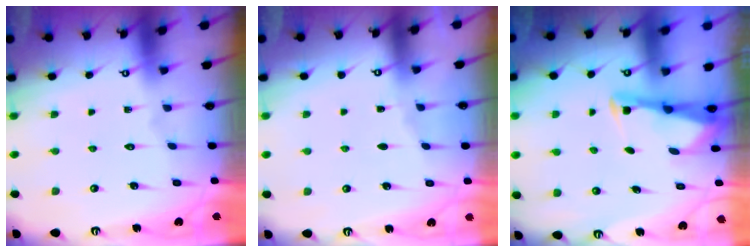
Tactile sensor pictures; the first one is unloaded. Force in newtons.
{"total": 2.1, "press": 2.1, "slide": 0.3}
{"total": 2.5, "press": 2.5, "slide": 0.3}